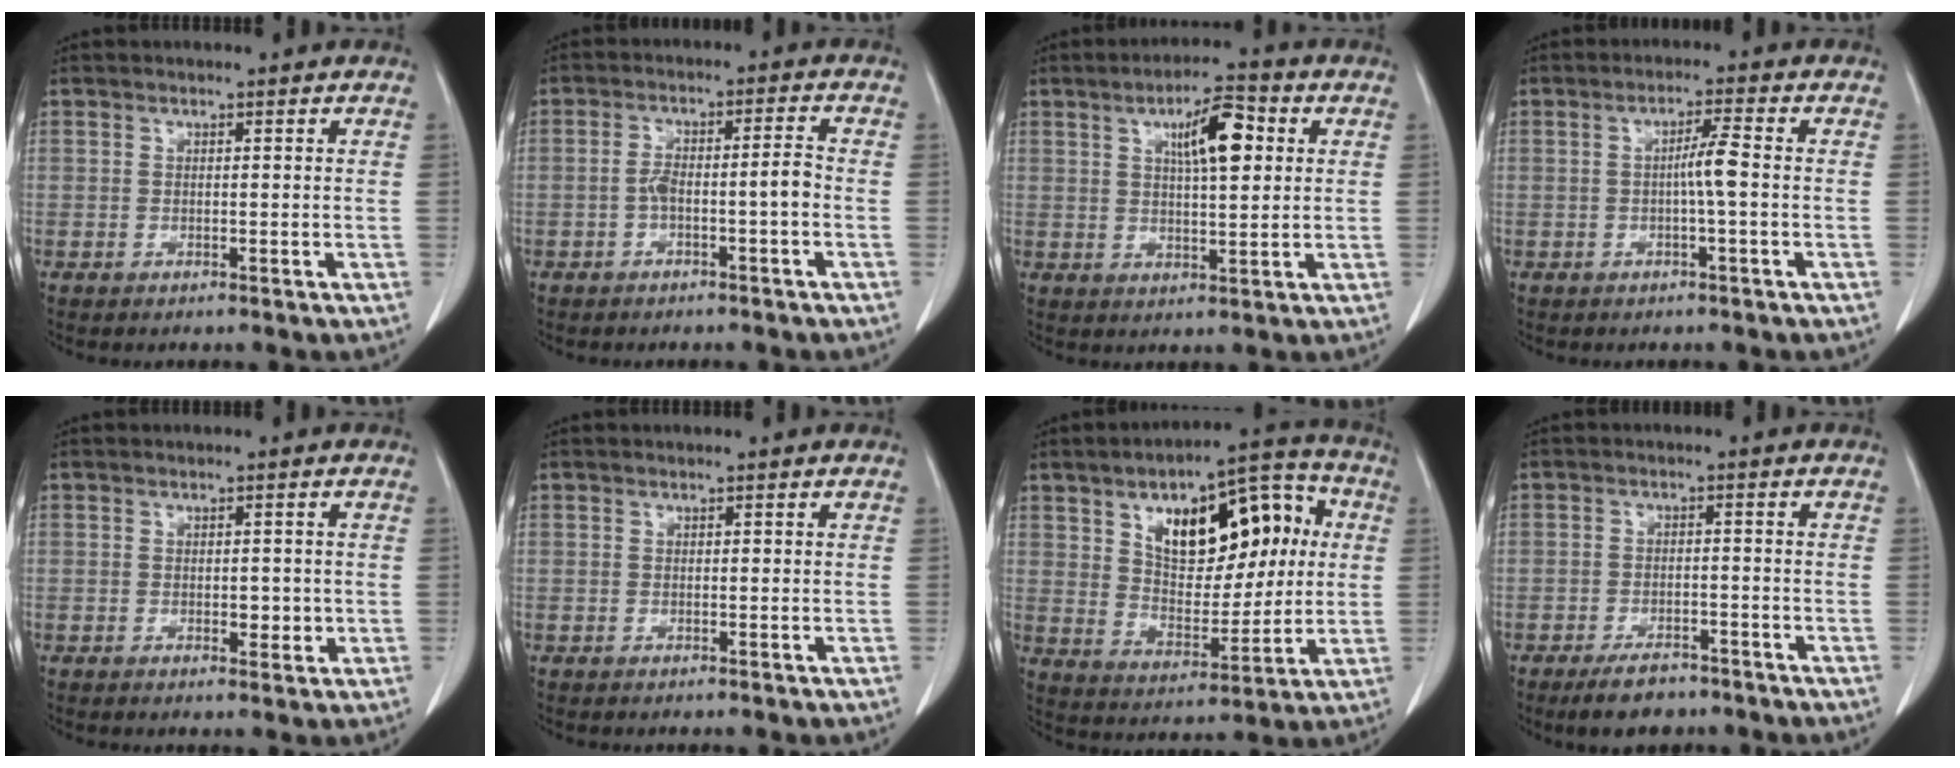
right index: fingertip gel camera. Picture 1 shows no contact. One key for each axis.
{"total": 4.7, "fx": -1.5, "fy": 0.8, "fz": 4.3, "tx": -0.081, "ty": 0.020, "tz": -0.022}
{"total": 8.3, "fx": 2.6, "fy": 2.0, "fz": 7.6, "tx": -0.123, "ty": 0.012, "tz": 0.043}
{"total": 3.4, "fx": -0.4, "fy": -0.2, "fz": 3.4, "tx": -0.058, "ty": 0.004, "tz": -0.007}
{"total": 2.4, "fx": -0.3, "fy": 1.5, "fz": 2.0, "tx": -0.023, "ty": -0.001, "tz": 0.001}
{"total": 0.0}
{"total": 17.8, "fx": 5.1, "fy": 8.5, "fz": 14.8, "tx": -0.210, "ty": 0.041, "tz": 0.085}
{"total": 5.3, "fx": -4.0, "fy": 2.3, "fz": 2.5, "tx": -0.044, "ty": 0.000, "tz": -0.061}